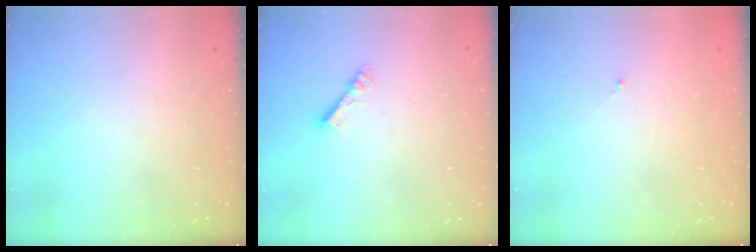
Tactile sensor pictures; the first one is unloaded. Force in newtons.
{"total": 2.8, "press": 2.8, "slide": 0.4}
{"total": 0.0}